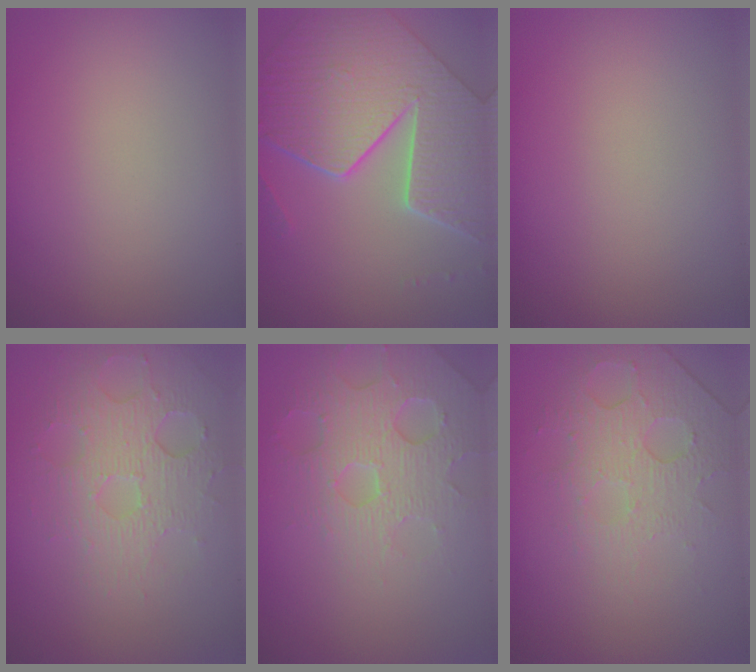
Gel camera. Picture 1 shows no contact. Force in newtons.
{"total": 9.6, "press": 7.0, "slide": 6.4}
{"total": 0.0}
{"total": 3.5, "press": 3.2, "slide": 1.4}
{"total": 4.3, "press": 4.0, "slide": 1.6}
{"total": 4.6, "press": 3.0, "slide": 3.4}